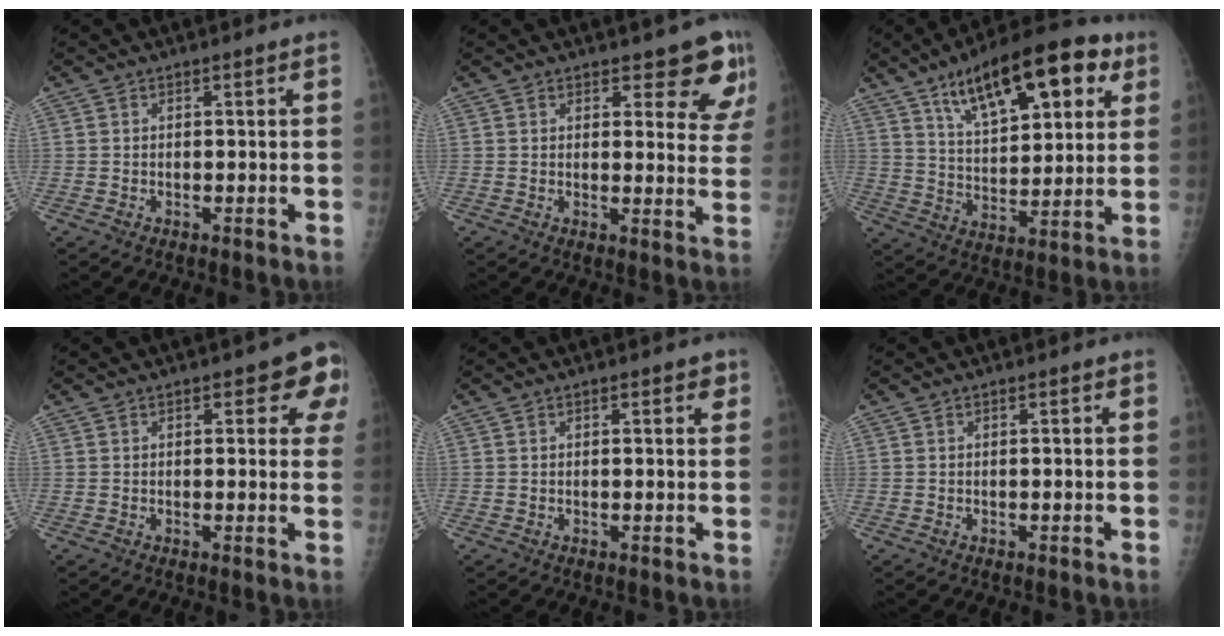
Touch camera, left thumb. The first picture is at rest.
{"total": 8.5, "force": [6.5, 3.4, 4.2], "torque": [-0.007, -0.043, 0.064]}
{"total": 21.2, "force": [10.4, 9.0, 16.1], "torque": [-0.207, -0.020, 0.167]}
{"total": 7.0, "force": [3.0, 3.1, 5.5], "torque": [-0.029, -0.005, 0.025]}
{"total": 1.9, "force": [1.0, 0.8, 1.4], "torque": [-0.006, -0.002, 0.010]}
{"total": 0.0}